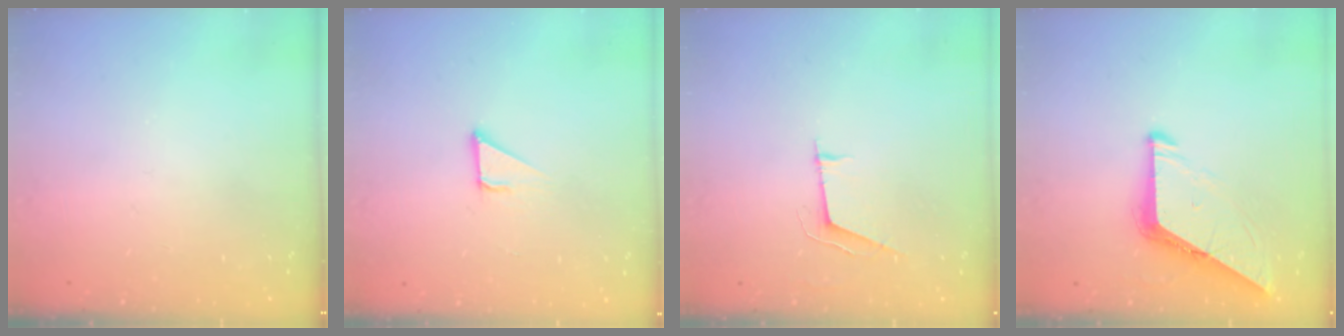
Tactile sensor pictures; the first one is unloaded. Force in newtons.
{"total": 2.1, "press": 2.1, "slide": 0.1}
{"total": 5.4, "press": 4.9, "slide": 2.4}
{"total": 8.6, "press": 8.5, "slide": 0.9}